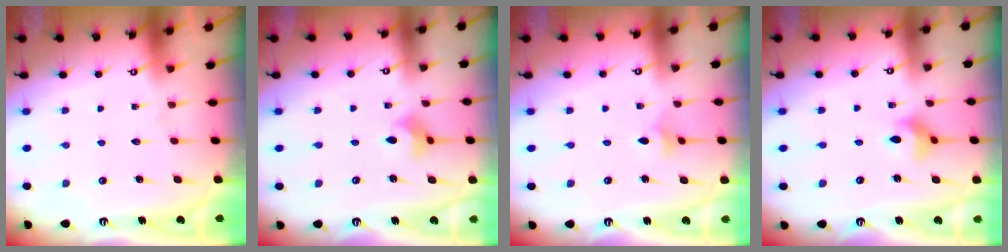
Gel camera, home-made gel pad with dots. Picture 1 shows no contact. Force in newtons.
{"total": 4.7, "press": 4.6, "slide": 0.7}
{"total": 2.8, "press": 2.8, "slide": 0.6}
{"total": 6.3, "press": 6.1, "slide": 1.5}